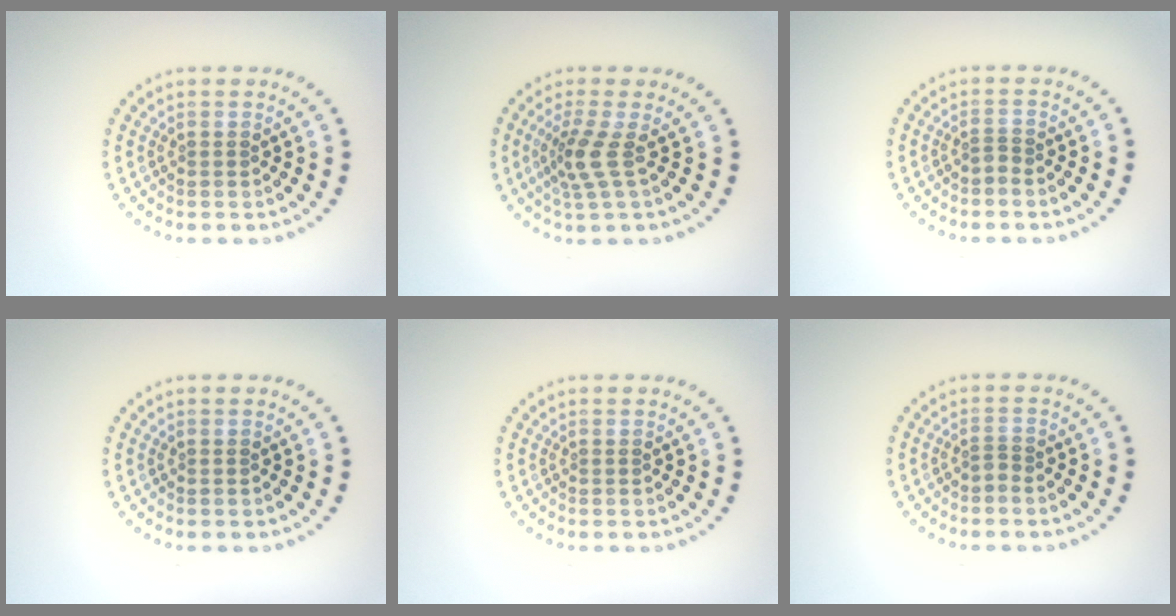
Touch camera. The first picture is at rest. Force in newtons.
{"total": 2.6, "press": 1.8, "slide": 1.9}
{"total": 0.7, "press": 0.4, "slide": 0.6}
{"total": 0.0}
{"total": 0.0}
{"total": 0.7, "press": 0.4, "slide": 0.6}